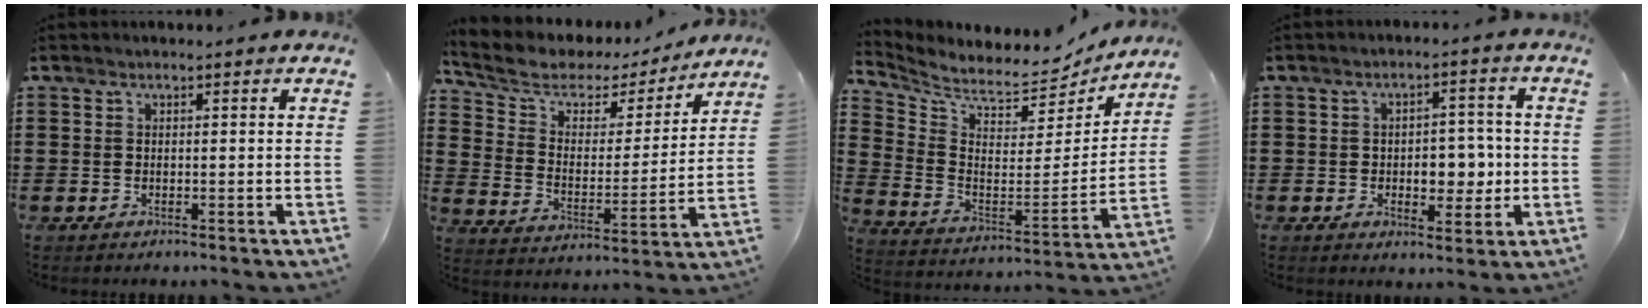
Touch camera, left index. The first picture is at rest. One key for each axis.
{"total": 6.1, "fx": 4.7, "fy": 3.3, "fz": 2.1, "tx": -0.074, "ty": -0.024, "tz": 0.078}
{"total": 5.9, "fx": 5.7, "fy": 1.0, "fz": 1.1, "tx": -0.057, "ty": -0.062, "tz": 0.095}
{"total": 5.9, "fx": -0.7, "fy": 3.7, "fz": 4.5, "tx": -0.064, "ty": -0.001, "tz": -0.021}